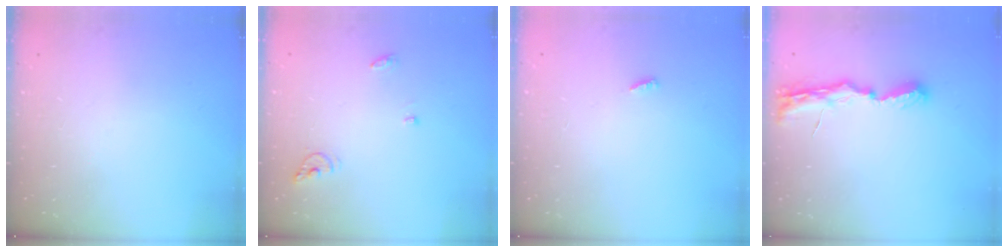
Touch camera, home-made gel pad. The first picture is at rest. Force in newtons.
{"total": 5.7, "press": 5.7, "slide": 0.5}
{"total": 1.9, "press": 1.9, "slide": 0.3}
{"total": 7.5, "press": 7.5, "slide": 0.4}